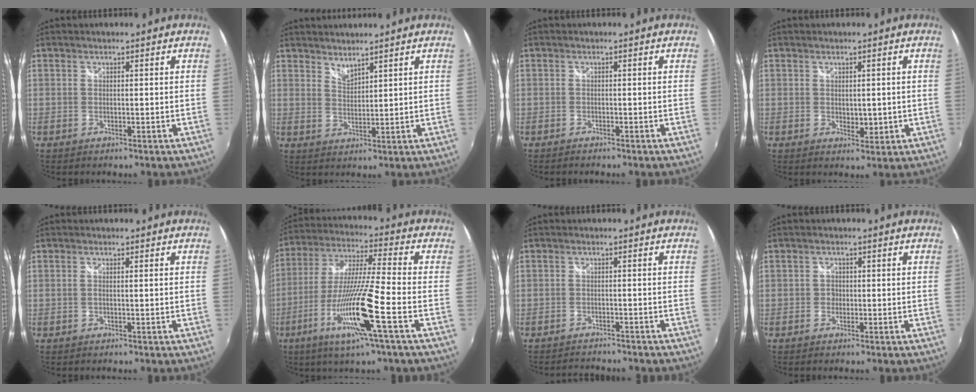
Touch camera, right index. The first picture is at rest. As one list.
[{"total": 2.9, "force": [2.7, 0.4, 0.8], "torque": [-0.012, -0.001, 0.047]}, {"total": 1.6, "force": [-1.5, 0.4, 0.5], "torque": [-0.018, -0.009, -0.027]}, {"total": 2.9, "force": [-0.1, 1.8, 2.3], "torque": [-0.034, -0.005, 0.002]}, {"total": 1.1, "force": [-0.1, -0.3, 1.0], "torque": [-0.017, 0.000, -0.003]}, {"total": 16.7, "force": [-7.2, -0.4, 15.1], "torque": [-0.301, -0.028, -0.136]}, {"total": 4.6, "force": [-4.4, 0.8, 1.0], "torque": [-0.031, -0.007, -0.067]}, {"total": 1.6, "force": [-0.6, 1.5, 0.3], "torque": [-0.005, 0.000, -0.011]}]